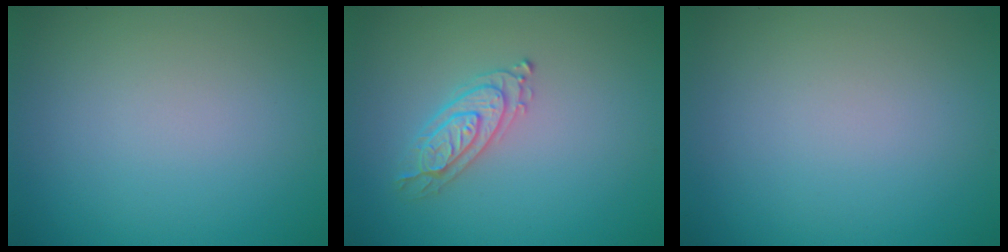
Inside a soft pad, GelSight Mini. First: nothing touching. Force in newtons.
{"total": 2.4, "press": 2.4, "slide": 0.3}
{"total": 0.0}